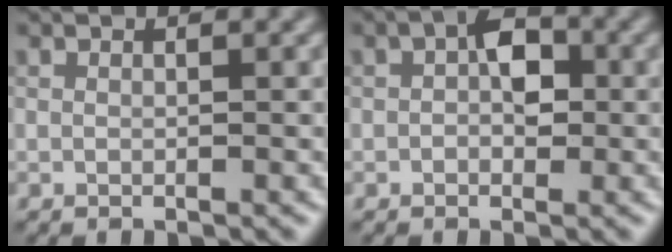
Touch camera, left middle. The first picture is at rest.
{"total": 3.5, "force": [0.4, 2.2, 2.7], "torque": [-0.041, 0.010, 0.002]}